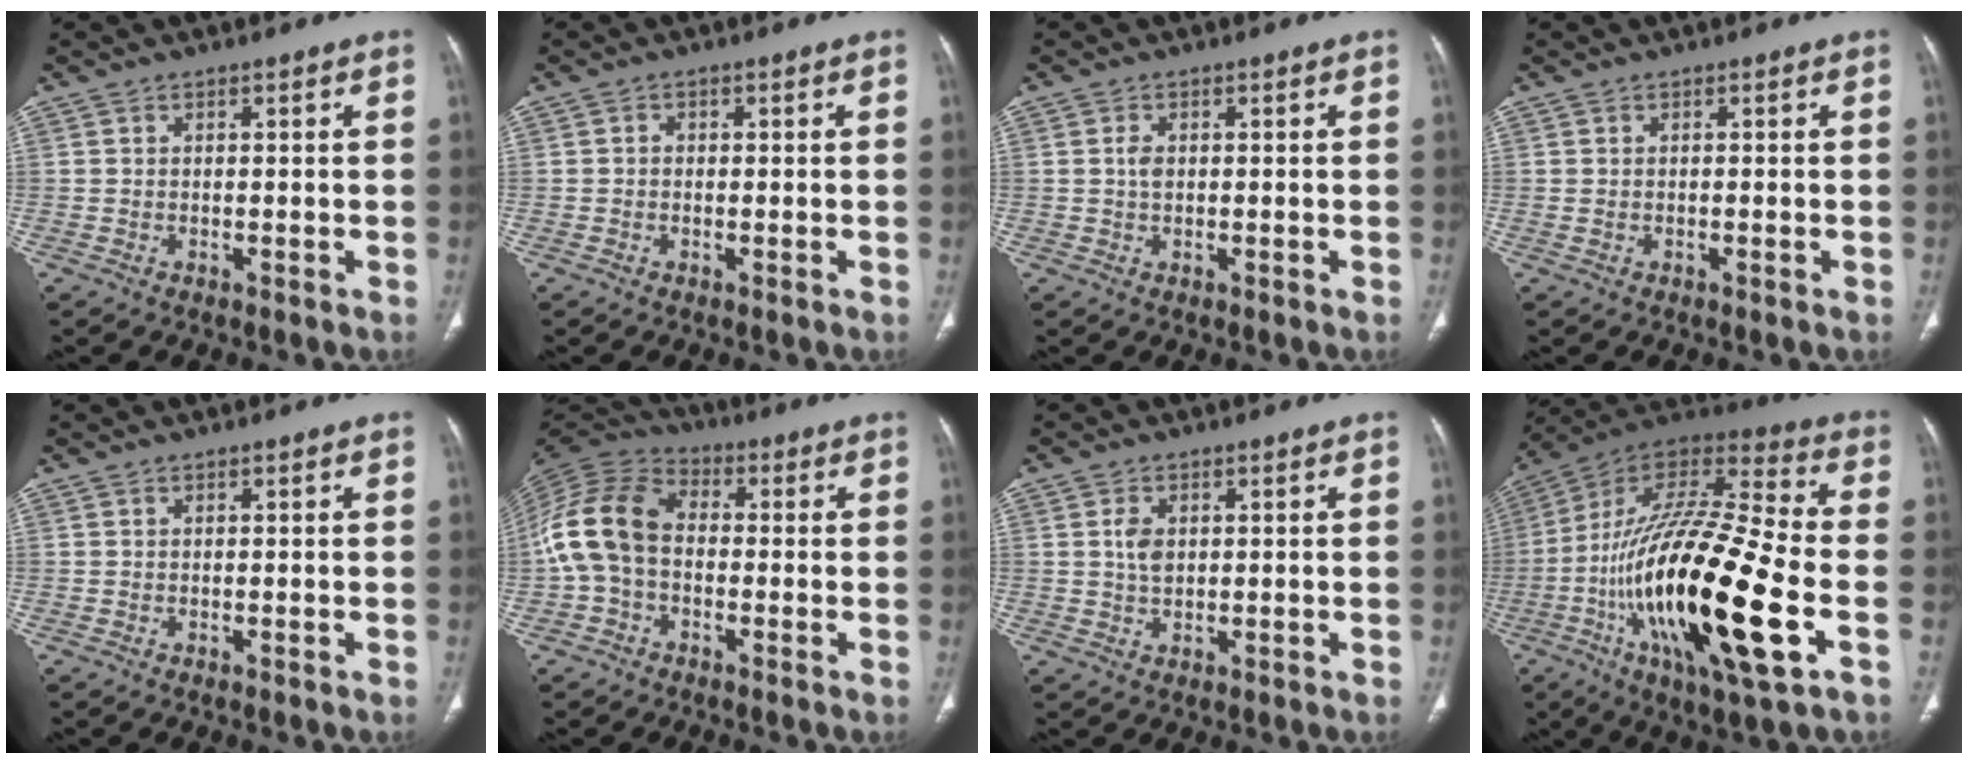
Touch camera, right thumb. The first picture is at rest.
{"total": 1.2, "force": [0.0, 1.0, 0.6], "torque": [-0.006, 0.005, -0.003]}
{"total": 2.1, "force": [0.2, 1.4, 1.5], "torque": [-0.030, 0.001, 0.003]}
{"total": 0.0}
{"total": 0.0}
{"total": 12.6, "force": [-1.2, 8.9, 8.8], "torque": [-0.177, 0.035, -0.036]}
{"total": 3.7, "force": [0.7, 2.4, 2.6], "torque": [-0.045, -0.003, 0.014]}
{"total": 31.5, "force": [-8.1, 8.5, 29.2], "torque": [-0.570, -0.001, -0.137]}